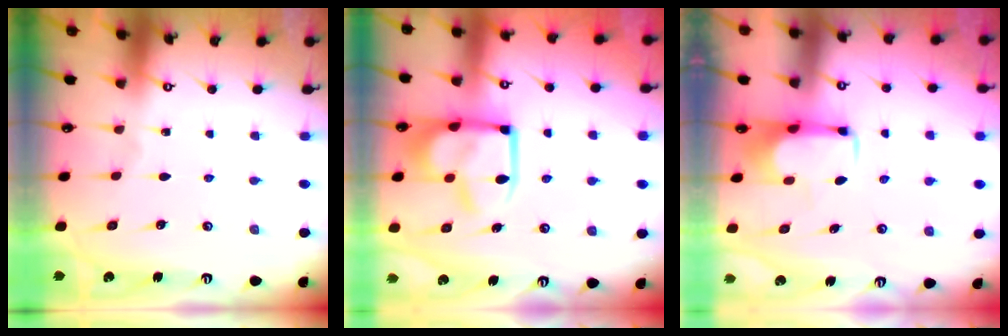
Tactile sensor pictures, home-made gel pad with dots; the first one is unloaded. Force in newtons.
{"total": 14.5, "press": 14.4, "slide": 1.8}
{"total": 2.0, "press": 2.0, "slide": 0.4}